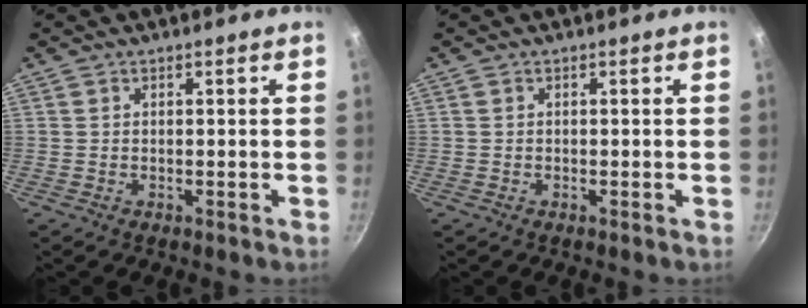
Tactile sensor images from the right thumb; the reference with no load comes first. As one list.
[{"total": 0.0}]